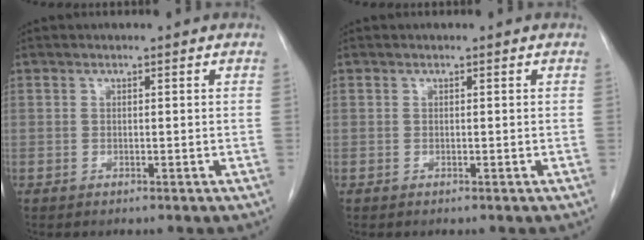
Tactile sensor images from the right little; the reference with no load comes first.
{"total": 0.0}